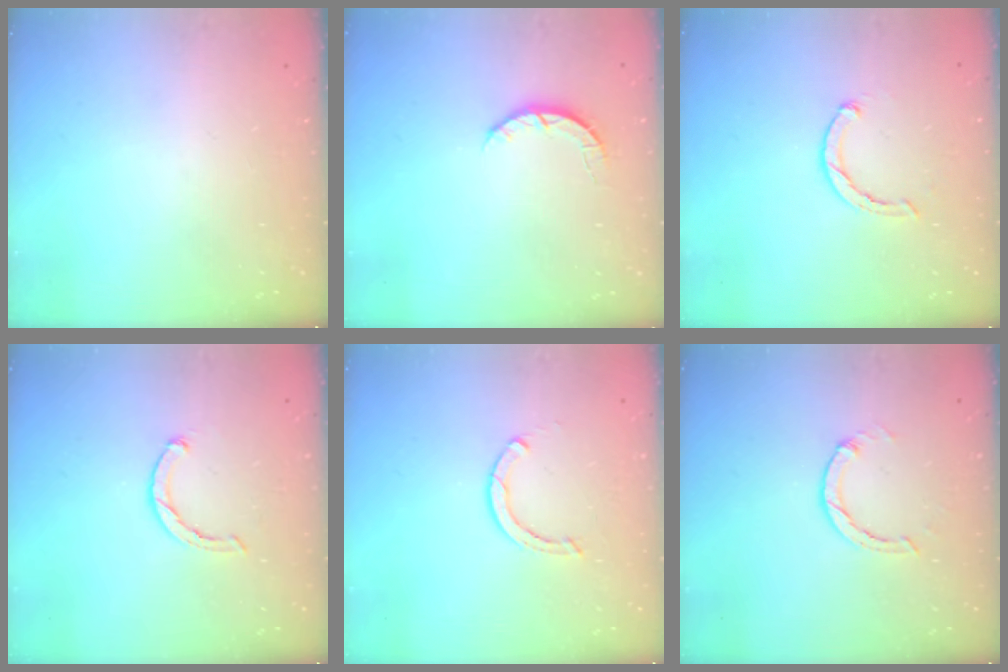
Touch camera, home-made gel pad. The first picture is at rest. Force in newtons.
{"total": 2.7, "press": 2.7, "slide": 0.4}
{"total": 1.5, "press": 1.5, "slide": 0.3}
{"total": 2.3, "press": 2.2, "slide": 0.5}
{"total": 2.4, "press": 2.4, "slide": 0.0}
{"total": 1.3, "press": 1.2, "slide": 0.3}